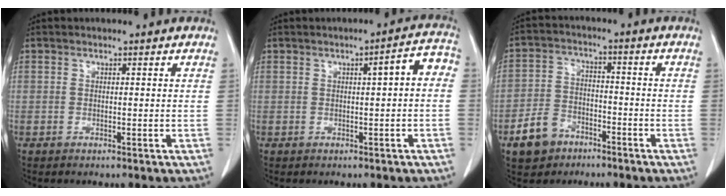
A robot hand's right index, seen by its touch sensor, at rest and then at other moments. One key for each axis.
{"total": 4.3, "fx": 0.2, "fy": 0.8, "fz": 4.2, "tx": -0.048, "ty": 0.018, "tz": -0.001}
{"total": 7.5, "fx": -4.6, "fy": 5.2, "fz": 2.8, "tx": -0.065, "ty": 0.012, "tz": -0.079}